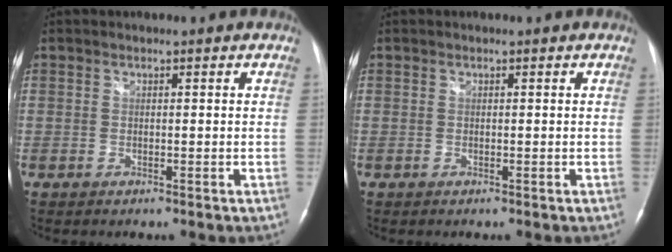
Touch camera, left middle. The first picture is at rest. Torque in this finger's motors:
{"motor_torque": [-0.10, 0.06, 0.07, 0.01]}